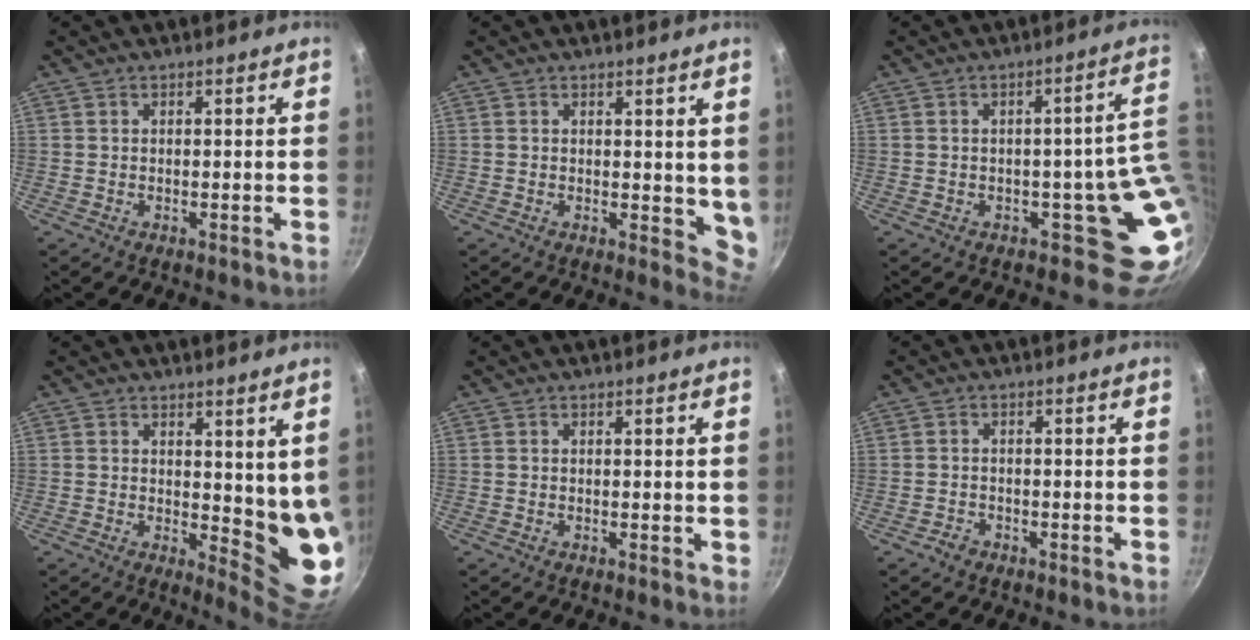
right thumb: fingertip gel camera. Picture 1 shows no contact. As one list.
[{"total": 5.2, "force": [1.8, 3.0, 3.8], "torque": [-0.034, -0.018, 0.026]}, {"total": 7.6, "force": [-0.4, 4.7, 6.0], "torque": [-0.019, 0.012, -0.001]}, {"total": 8.3, "force": [2.7, 3.7, 6.9], "torque": [-0.074, -0.037, 0.040]}, {"total": 0.7, "force": [0.2, 0.3, 0.6], "torque": [-0.003, 0.000, 0.002]}, {"total": 1.8, "force": [-1.3, 1.3, 0.4], "torque": [-0.003, 0.016, -0.021]}]